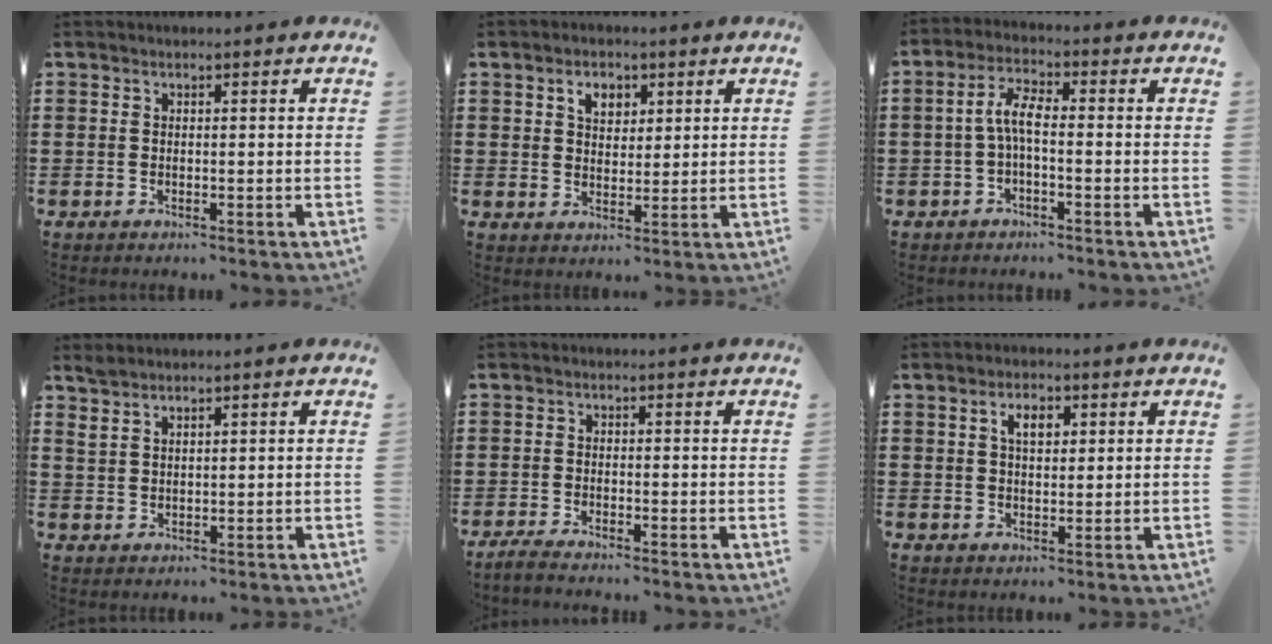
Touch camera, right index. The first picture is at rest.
{"total": 3.6, "force": [1.7, 2.6, 1.9], "torque": [-0.039, 0.009, 0.027]}
{"total": 5.0, "force": [-0.6, 1.7, 4.6], "torque": [-0.099, 0.006, -0.016]}
{"total": 2.1, "force": [1.9, 0.6, 0.8], "torque": [-0.019, 0.001, 0.036]}
{"total": 1.7, "force": [-1.7, -0.1, 0.3], "torque": [-0.007, 0.002, -0.034]}
{"total": 3.4, "force": [1.2, 1.9, 2.6], "torque": [-0.049, 0.008, 0.018]}